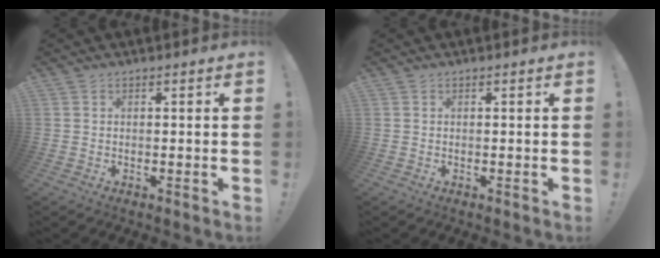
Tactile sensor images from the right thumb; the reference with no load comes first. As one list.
[{"total": 0.0}]